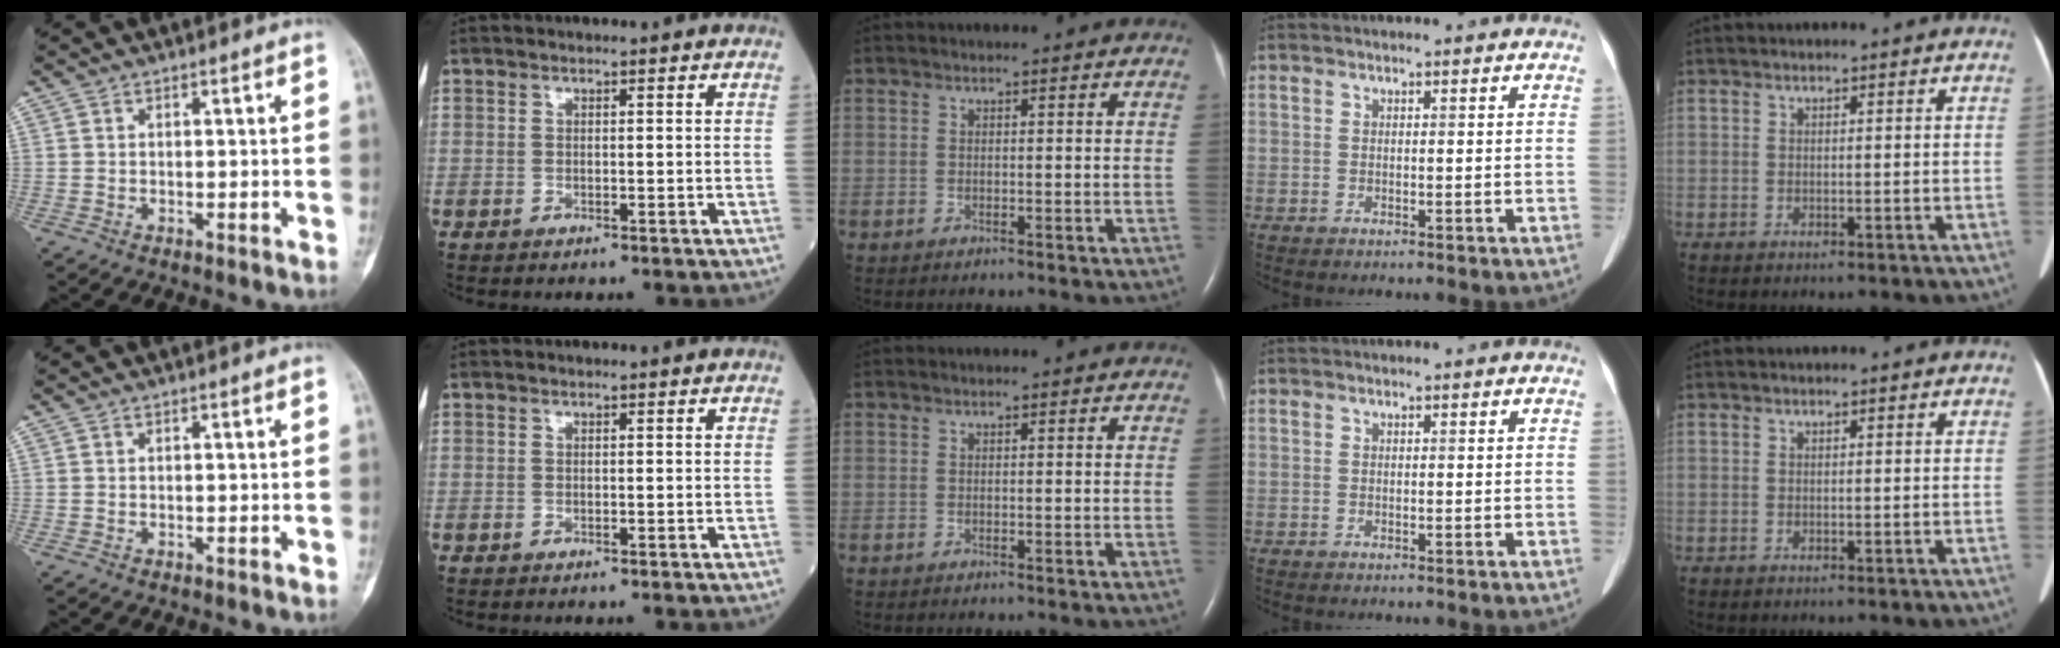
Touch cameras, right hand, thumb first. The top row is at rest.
{}